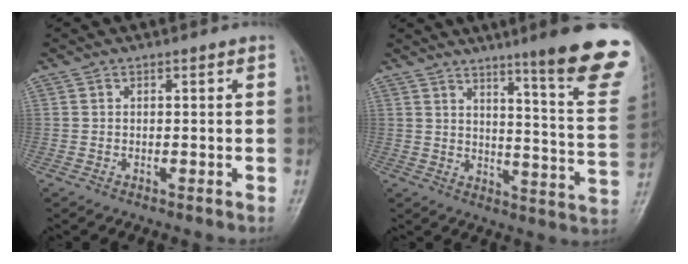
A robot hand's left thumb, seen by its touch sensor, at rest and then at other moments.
{"total": 19.9, "force": [13.1, 1.6, 14.9], "torque": [-0.166, -0.082, 0.170]}